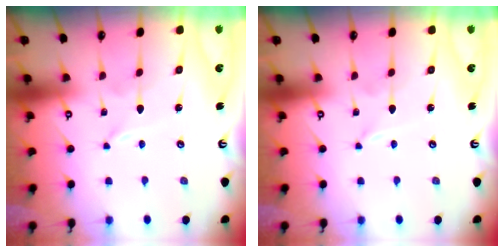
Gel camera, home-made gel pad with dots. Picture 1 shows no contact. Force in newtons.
{"total": 0.0}